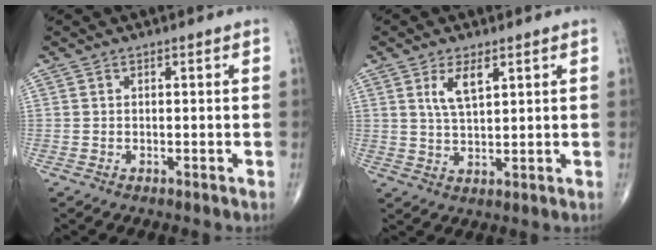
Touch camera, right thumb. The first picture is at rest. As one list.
[{"total": 5.3, "force": [2.5, 2.1, 4.2], "torque": [-0.076, -0.014, 0.051]}]